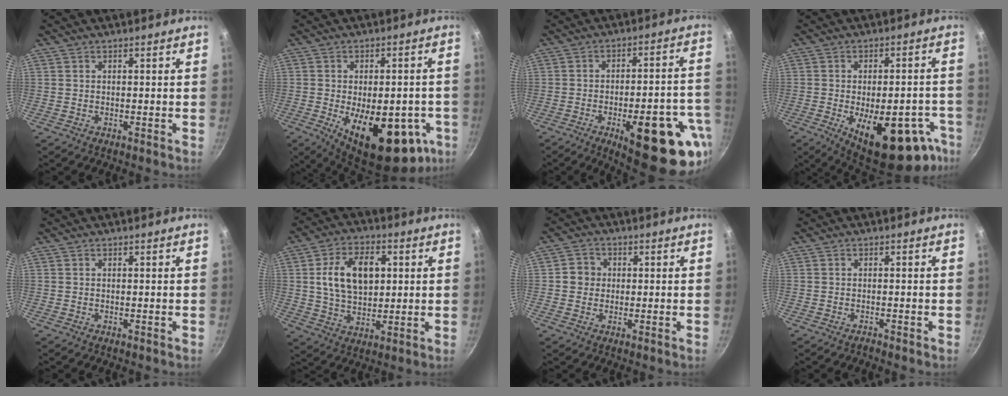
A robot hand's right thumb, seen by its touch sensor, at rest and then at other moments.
{"total": 22.1, "force": [-6.8, 10.8, 18.0], "torque": [-0.218, -0.002, -0.078]}
{"total": 22.4, "force": [-9.6, 8.1, 18.5], "torque": [-0.183, 0.027, -0.120]}
{"total": 22.0, "force": [-9.6, 10.0, 17.1], "torque": [-0.176, 0.016, -0.119]}
{"total": 0.0}
{"total": 13.5, "force": [2.5, 8.8, 10.0], "torque": [-0.148, 0.003, 0.042]}
{"total": 3.8, "force": [0.0, 3.6, 1.2], "torque": [0.003, 0.007, -0.008]}
{"total": 0.7, "force": [-0.7, 0.1, 0.2], "torque": [-0.005, 0.010, -0.008]}